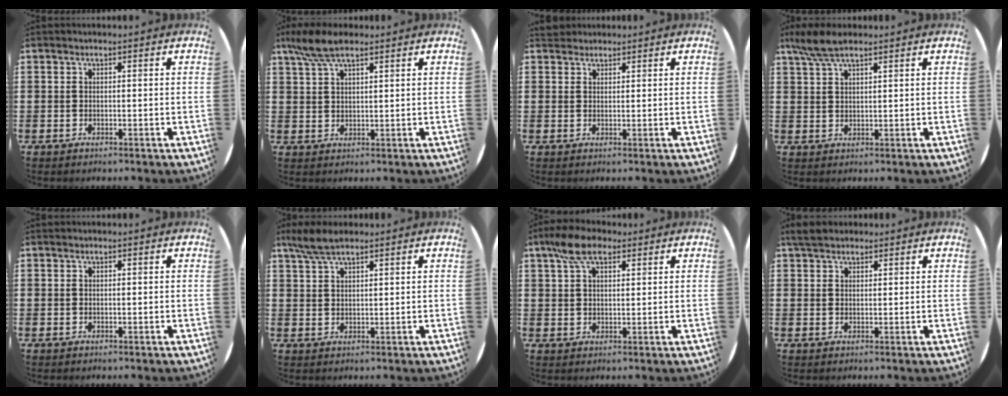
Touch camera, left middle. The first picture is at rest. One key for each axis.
{"total": 5.8, "fx": 4.3, "fy": 1.7, "fz": 3.5, "tx": -0.077, "ty": 0.000, "tz": 0.079}
{"total": 1.7, "fx": 1.6, "fy": 0.6, "fz": 0.0, "tx": -0.003, "ty": 0.006, "tz": 0.032}
{"total": 4.9, "fx": 3.7, "fy": 1.3, "fz": 3.0, "tx": -0.066, "ty": 0.002, "tz": 0.068}
{"total": 0.0}
{"total": 4.6, "fx": 3.5, "fy": 1.1, "fz": 2.7, "tx": -0.060, "ty": 0.002, "tz": 0.065}
{"total": 6.3, "fx": 4.1, "fy": 3.1, "fz": 3.7, "tx": -0.076, "ty": 0.007, "tz": 0.073}
{"total": 3.0, "fx": 2.6, "fy": 1.1, "fz": 1.0, "tx": -0.019, "ty": 0.001, "tz": 0.048}